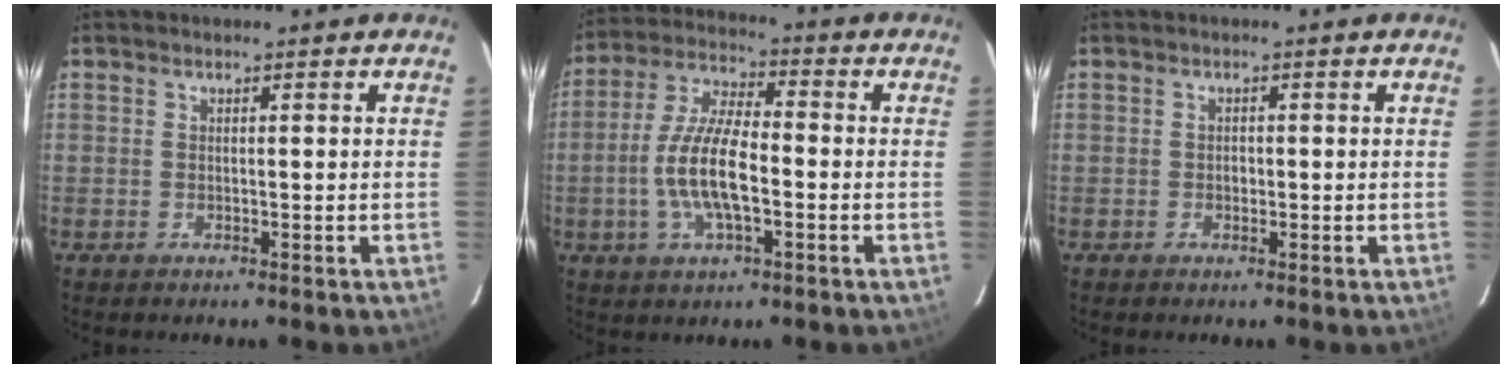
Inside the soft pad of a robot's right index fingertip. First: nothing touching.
{"total": 11.7, "force": [-2.8, 4.0, 10.7], "torque": [-0.221, 0.001, -0.054]}
{"total": 1.0, "force": [-0.3, 0.8, 0.4], "torque": [-0.006, 0.002, -0.004]}